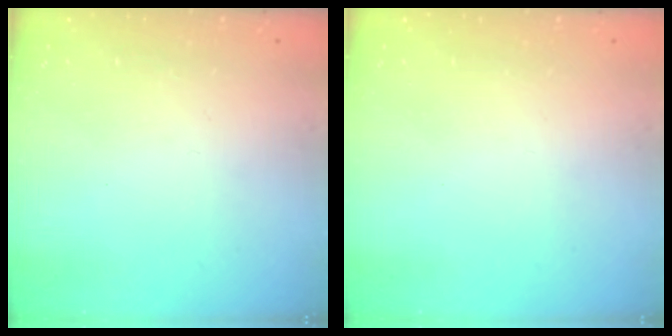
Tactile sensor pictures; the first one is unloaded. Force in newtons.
{"total": 0.0}